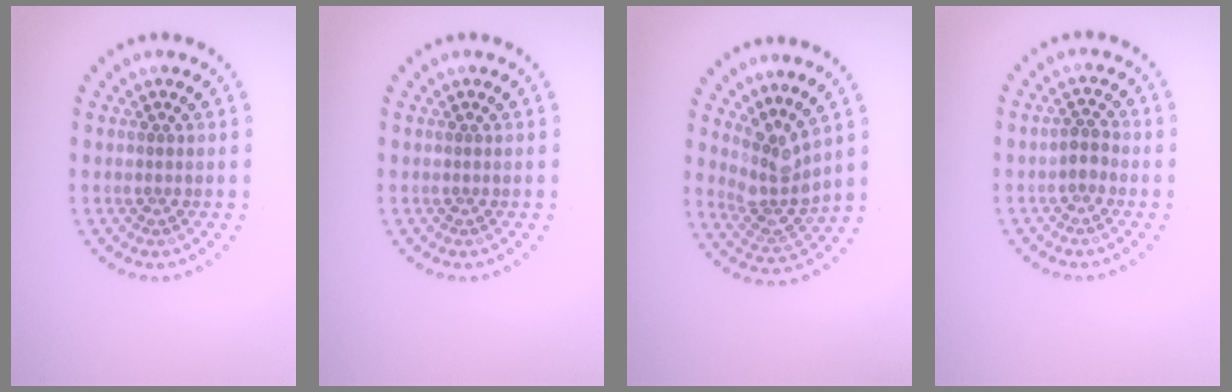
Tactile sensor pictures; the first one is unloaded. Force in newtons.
{"total": 0.0}
{"total": 3.4, "press": 2.5, "slide": 2.3}
{"total": 1.4, "press": 1.3, "slide": 0.7}